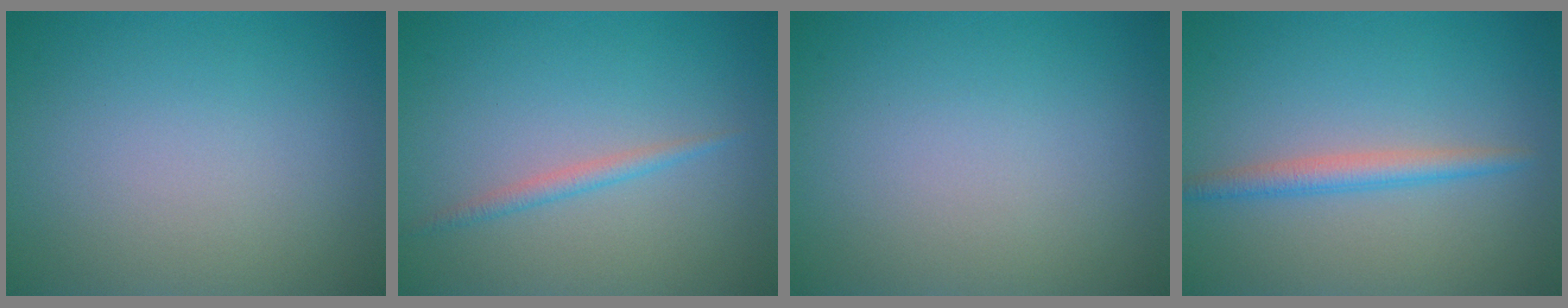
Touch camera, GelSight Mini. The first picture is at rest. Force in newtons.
{"total": 1.2, "press": 1.2, "slide": 0.1}
{"total": 0.0}
{"total": 2.2, "press": 2.2, "slide": 0.0}